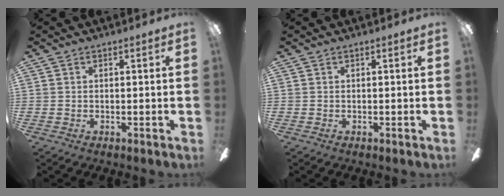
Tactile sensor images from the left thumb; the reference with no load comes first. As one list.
[{"total": 0.0}]